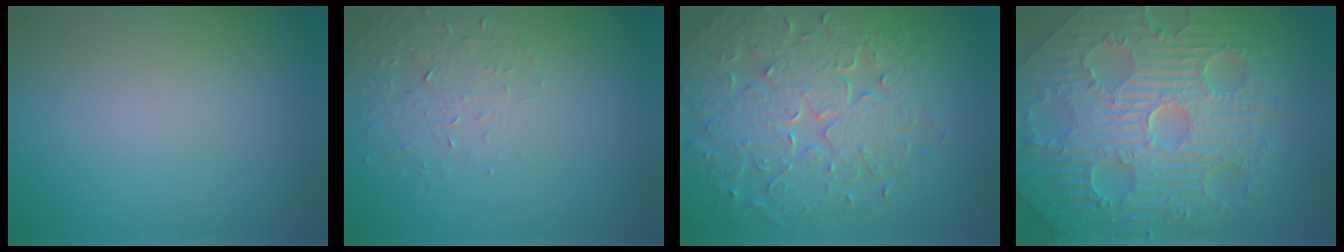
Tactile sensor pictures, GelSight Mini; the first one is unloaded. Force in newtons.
{"total": 1.4, "press": 0.7, "slide": 1.2}
{"total": 8.1, "press": 5.9, "slide": 5.6}
{"total": 11.5, "press": 7.5, "slide": 8.8}